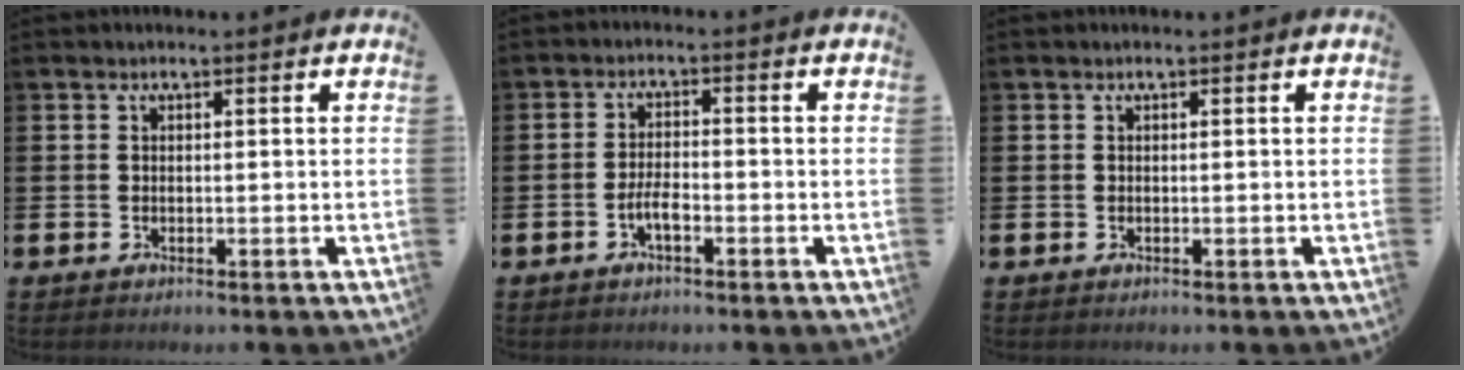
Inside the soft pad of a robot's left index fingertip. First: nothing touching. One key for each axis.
{"total": 2.7, "fx": -1.2, "fy": 0.9, "fz": 2.2, "tx": -0.049, "ty": 0.008, "tz": -0.023}
{"total": 0.0}